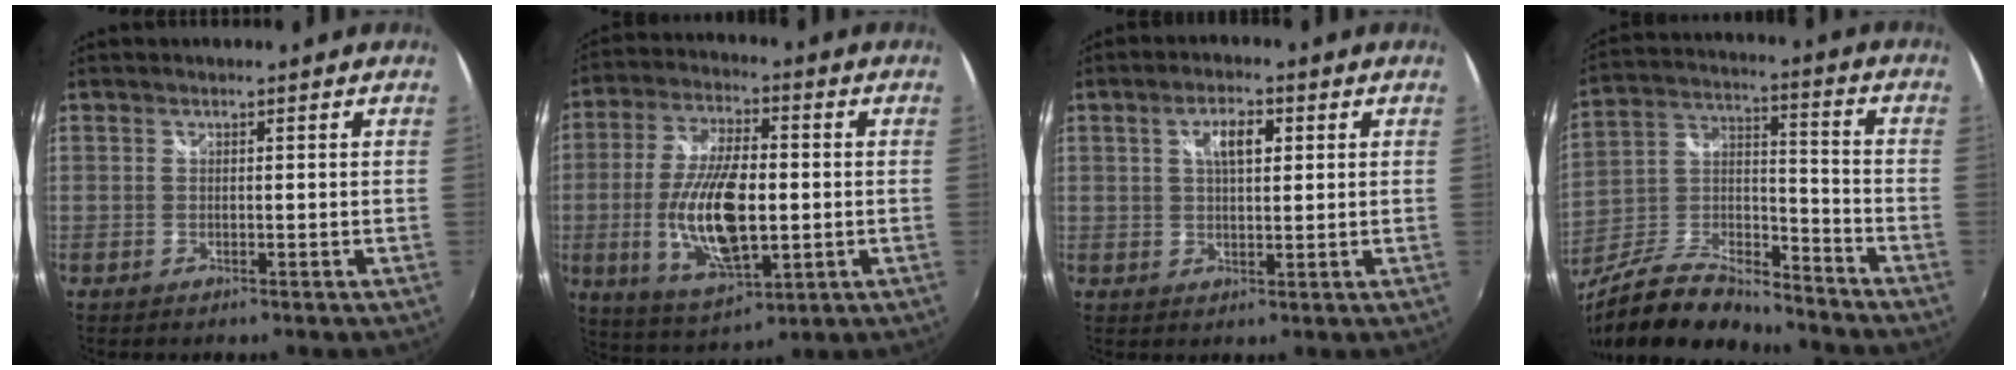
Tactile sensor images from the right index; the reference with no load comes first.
{"total": 16.7, "force": [-2.0, 7.0, 15.1], "torque": [-0.297, -0.011, -0.029]}
{"total": 5.1, "force": [1.6, 2.2, 4.3], "torque": [-0.072, 0.010, 0.027]}
{"total": 17.2, "force": [-13.5, 5.4, 9.2], "torque": [-0.196, -0.004, -0.246]}